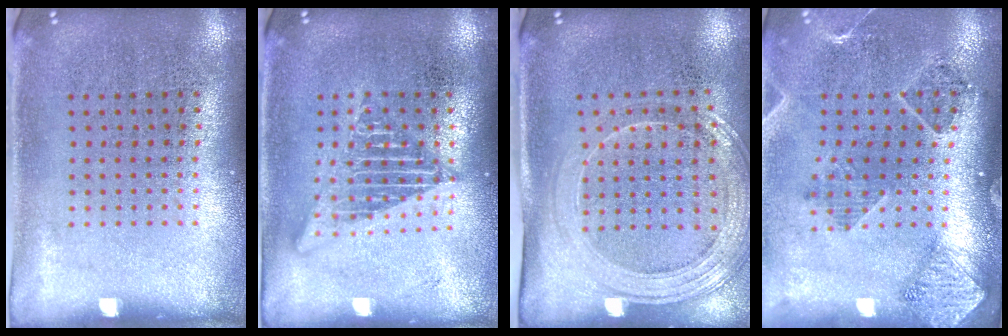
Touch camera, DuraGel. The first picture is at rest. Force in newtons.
{"total": 2.7, "press": 2.7, "slide": 0.3}
{"total": 1.9, "press": 1.7, "slide": 0.8}
{"total": 1.5, "press": 1.5, "slide": 0.2}